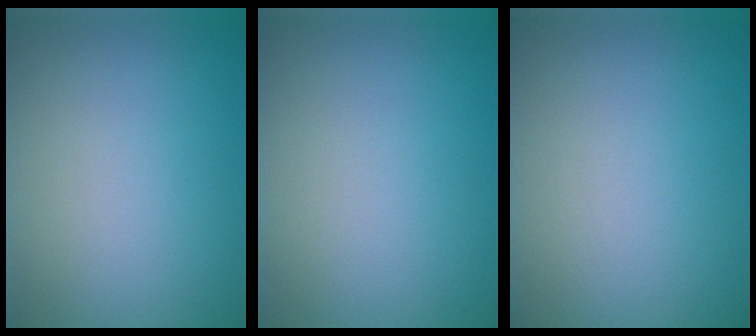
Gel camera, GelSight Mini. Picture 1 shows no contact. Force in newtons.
{"total": 0.0}
{"total": 0.0}